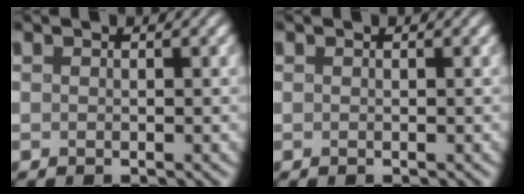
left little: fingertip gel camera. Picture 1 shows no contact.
{"total": 0.0}